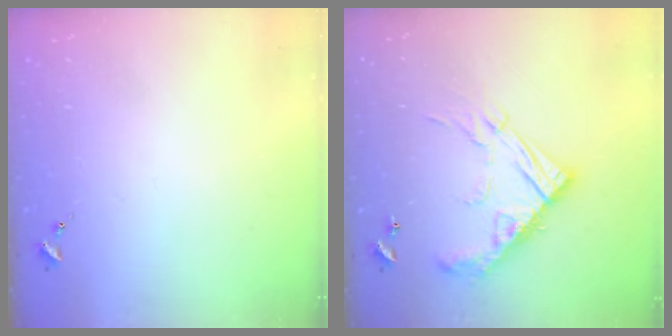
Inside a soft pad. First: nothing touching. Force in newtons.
{"total": 17.6, "press": 17.6, "slide": 1.2}